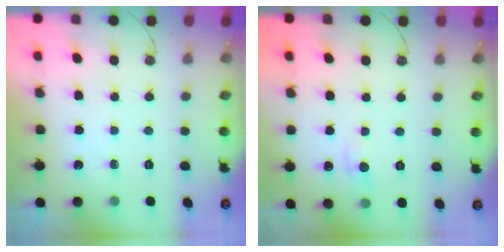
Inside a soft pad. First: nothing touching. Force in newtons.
{"total": 1.2, "press": 1.1, "slide": 0.4}